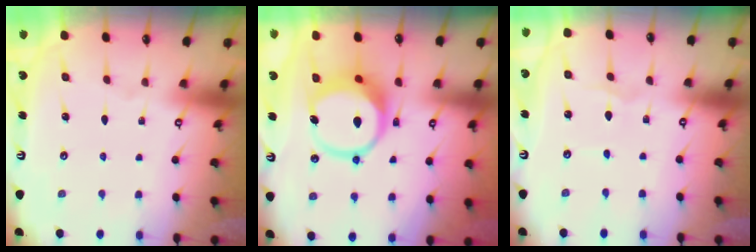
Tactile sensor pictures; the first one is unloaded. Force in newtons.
{"total": 12.4, "press": 12.3, "slide": 1.7}
{"total": 1.3, "press": 1.3, "slide": 0.1}